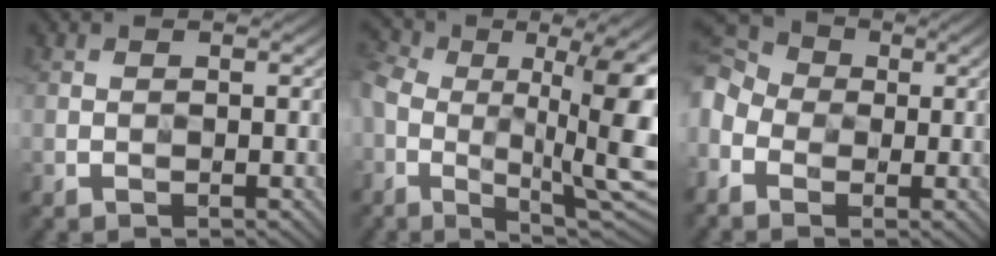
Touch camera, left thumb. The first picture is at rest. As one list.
[{"total": 16.9, "force": [-1.5, 6.2, 15.6], "torque": [-0.227, -0.002, -0.030]}, {"total": 9.0, "force": [-1.7, 7.2, 5.1], "torque": [-0.165, -0.002, -0.048]}]